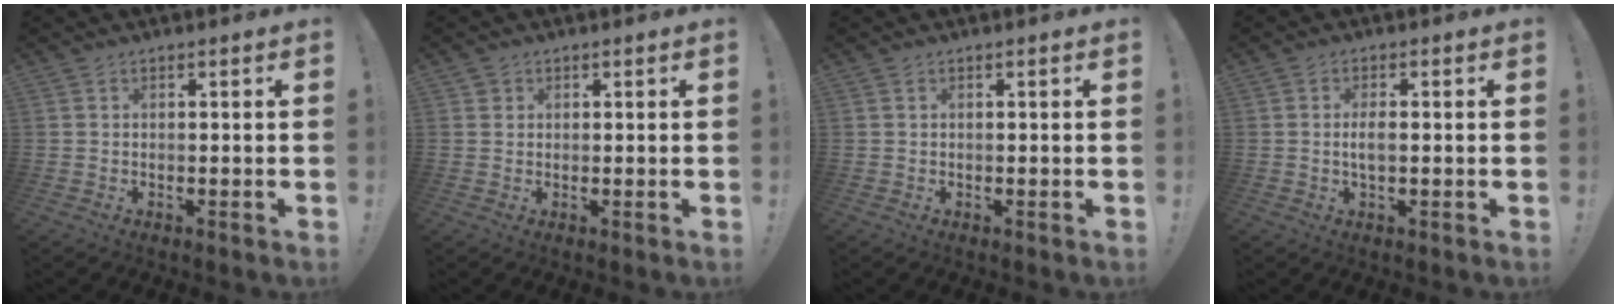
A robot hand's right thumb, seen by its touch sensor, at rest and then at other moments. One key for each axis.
{"total": 1.5, "fx": 0.8, "fy": 1.2, "fz": 0.2, "tx": -0.002, "ty": 0.001, "tz": 0.014}
{"total": 0.0}
{"total": 3.2, "fx": -0.4, "fy": 1.0, "fz": 3.0, "tx": -0.056, "ty": -0.001, "tz": -0.010}